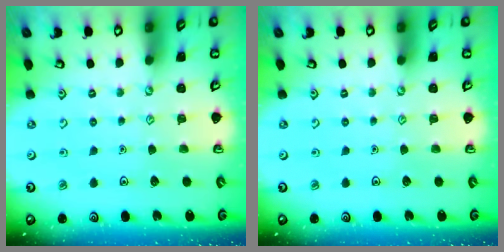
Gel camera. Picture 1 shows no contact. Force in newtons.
{"total": 0.0}